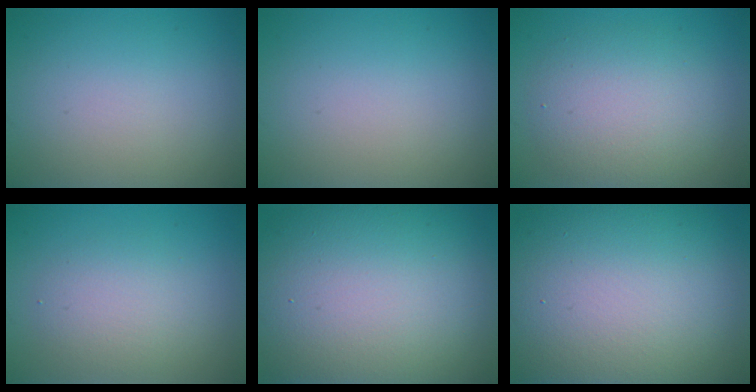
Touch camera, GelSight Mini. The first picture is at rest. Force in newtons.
{"total": 0.0}
{"total": 5.3, "press": 5.3, "slide": 0.3}
{"total": 2.8, "press": 2.8, "slide": 0.2}
{"total": 17.1, "press": 17.0, "slide": 1.4}
{"total": 18.7, "press": 18.7, "slide": 0.8}